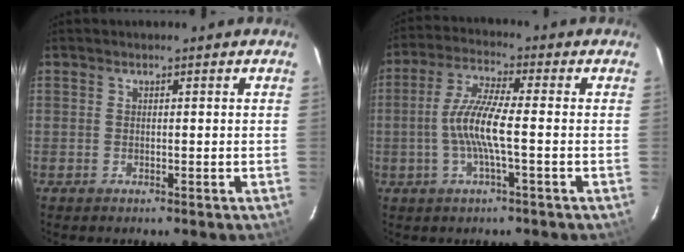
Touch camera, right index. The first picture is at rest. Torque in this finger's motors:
{"motor_torque": [1.10, -0.15, 0.69, 0.21]}